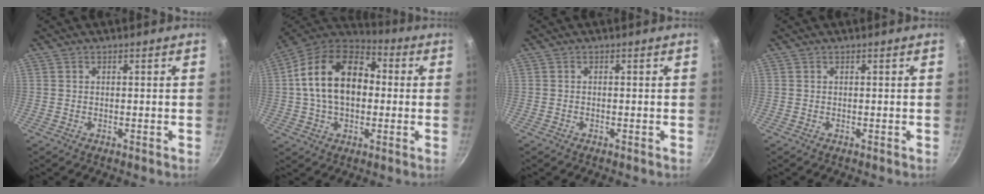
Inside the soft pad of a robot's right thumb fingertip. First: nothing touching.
{"total": 19.3, "force": [1.5, 12.9, 14.2], "torque": [-0.222, 0.035, 0.009]}
{"total": 0.0}
{"total": 0.0}